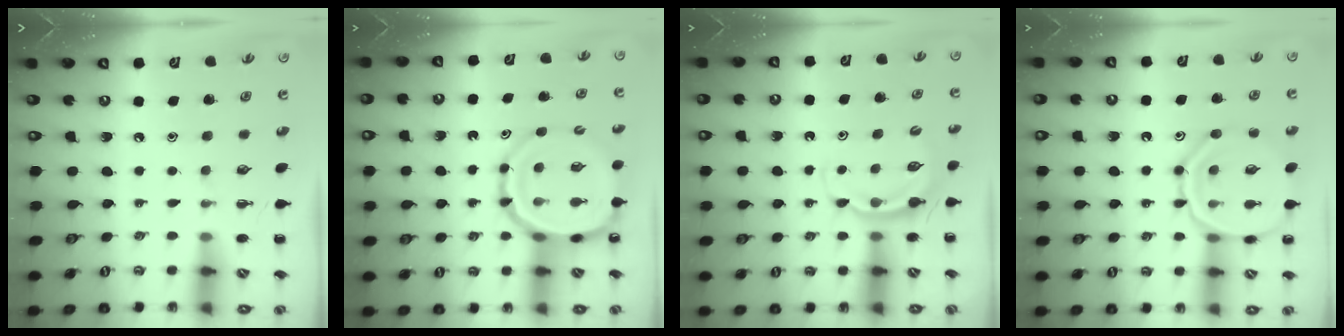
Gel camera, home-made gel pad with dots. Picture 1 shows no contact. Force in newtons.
{"total": 12.9, "press": 12.5, "slide": 3.2}
{"total": 5.6, "press": 5.6, "slide": 0.2}
{"total": 14.0, "press": 14.0, "slide": 0.8}